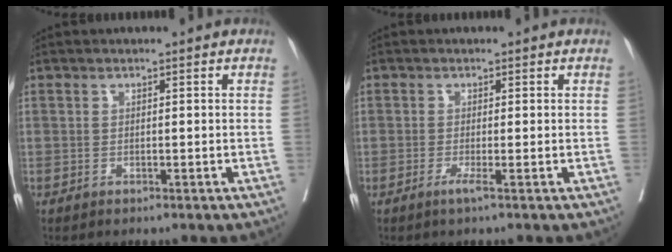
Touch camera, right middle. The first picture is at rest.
{"total": 1.5, "force": [-0.3, -1.2, 0.9], "torque": [-0.013, -0.003, -0.010]}